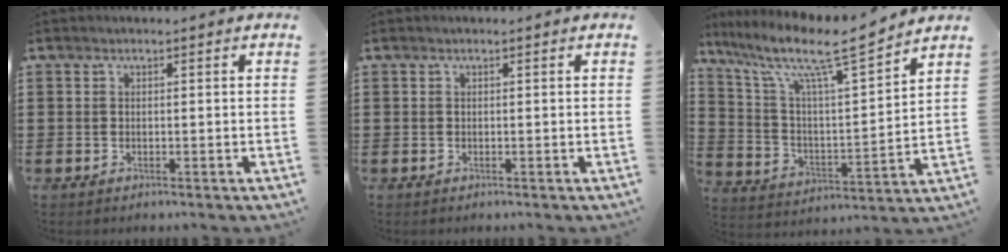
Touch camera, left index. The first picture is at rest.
{"total": 0.0}
{"total": 11.7, "force": [8.8, 1.7, 7.5], "torque": [-0.170, -0.051, 0.142]}